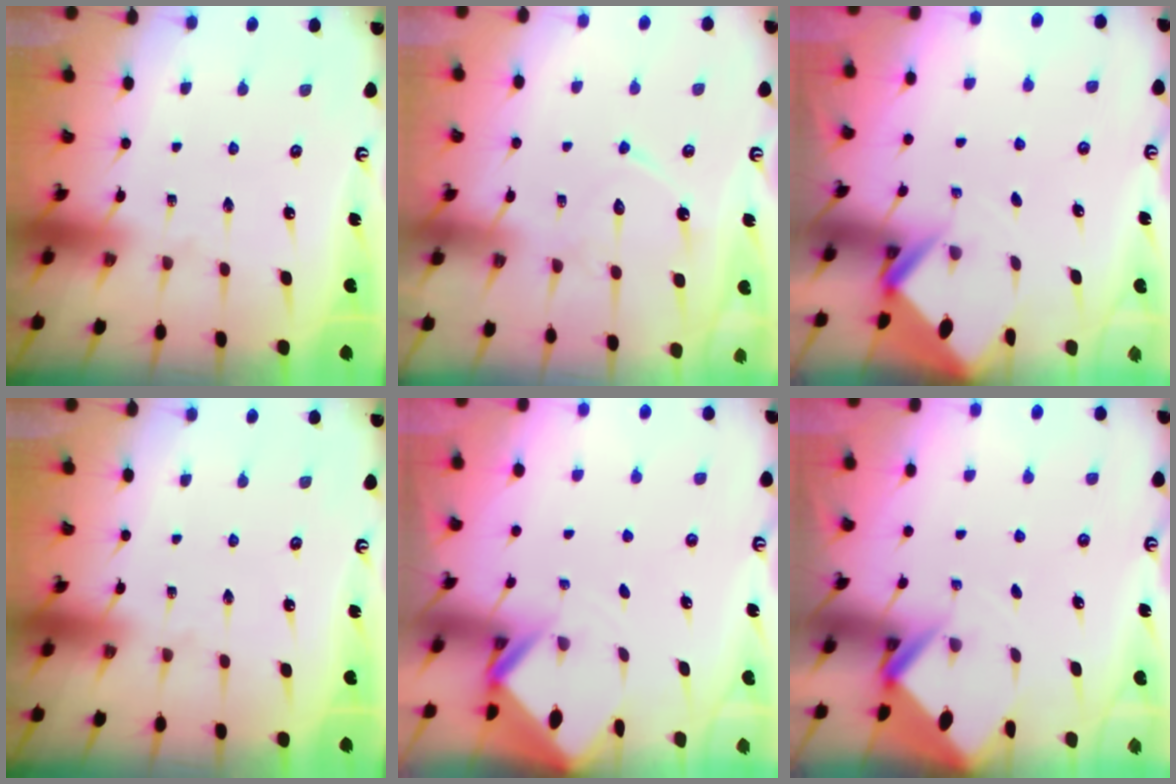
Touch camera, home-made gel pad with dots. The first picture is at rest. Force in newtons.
{"total": 9.3, "press": 9.3, "slide": 0.8}
{"total": 2.7, "press": 2.7, "slide": 0.1}
{"total": 0.0}
{"total": 2.7, "press": 2.7, "slide": 0.2}
{"total": 2.7, "press": 2.7, "slide": 0.1}